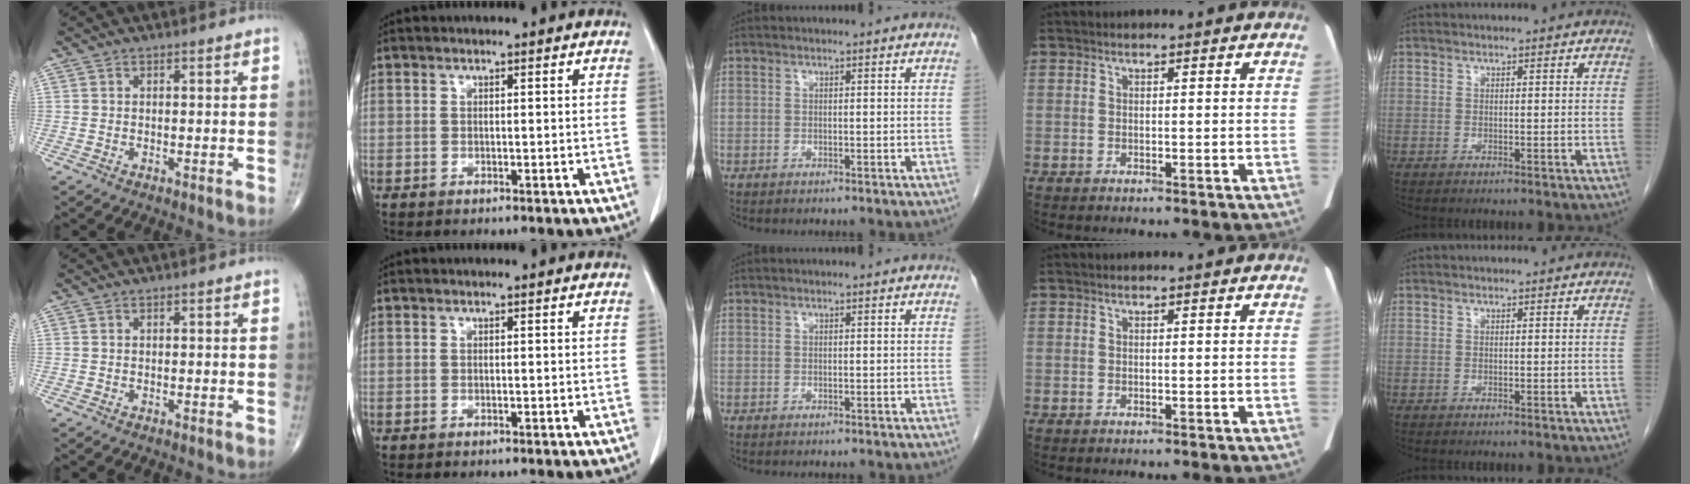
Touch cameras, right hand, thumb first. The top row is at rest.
{}